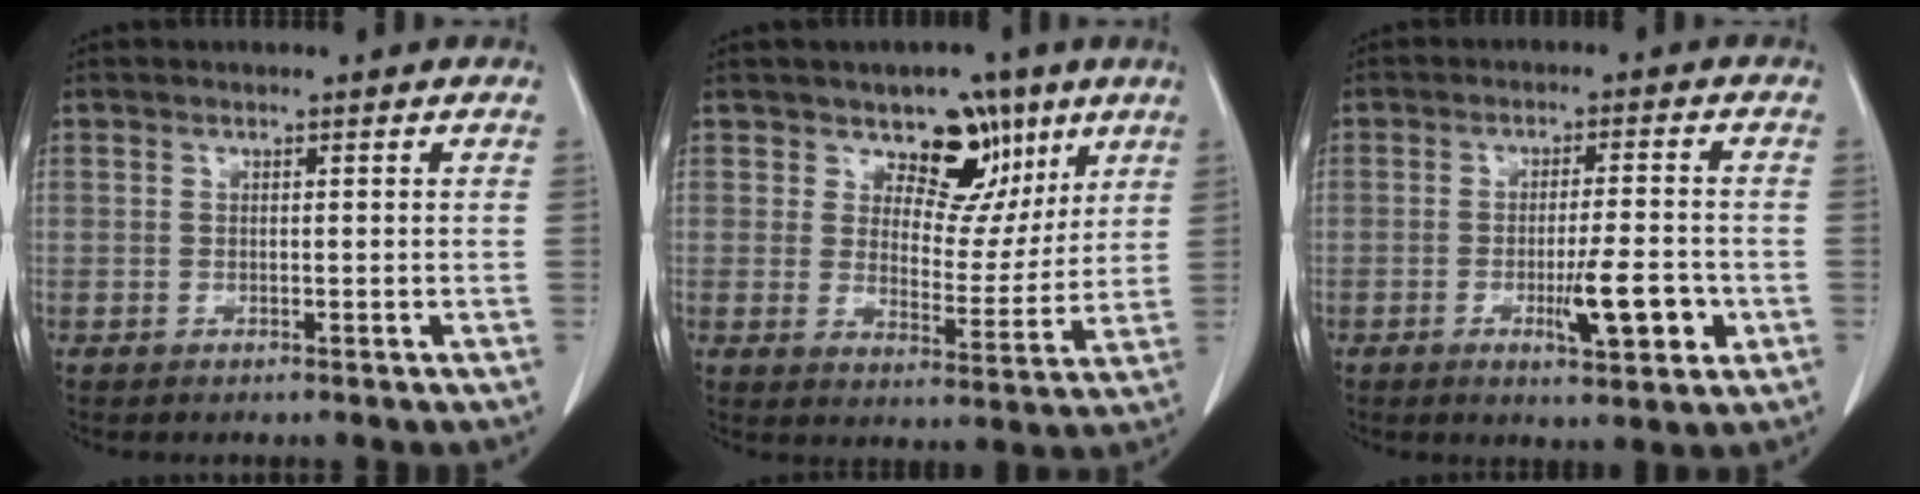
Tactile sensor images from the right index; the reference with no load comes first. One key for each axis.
{"total": 8.9, "fx": 5.4, "fy": 5.6, "fz": 4.2, "tx": -0.041, "ty": 0.002, "tz": 0.083}
{"total": 7.5, "fx": -2.4, "fy": 1.2, "fz": 7.1, "tx": -0.110, "ty": -0.008, "tz": -0.033}